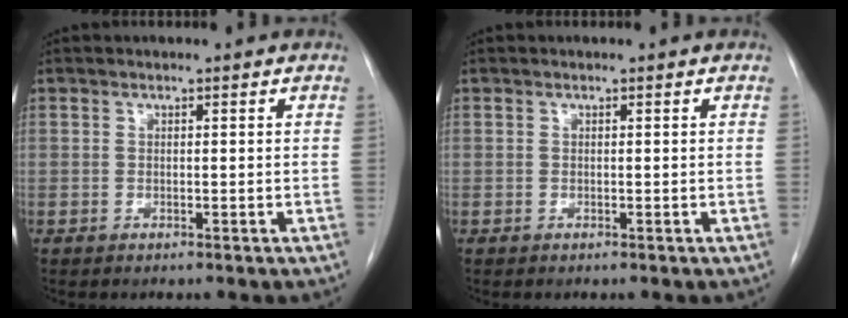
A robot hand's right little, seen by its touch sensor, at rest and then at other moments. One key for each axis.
{"total": 0.0}